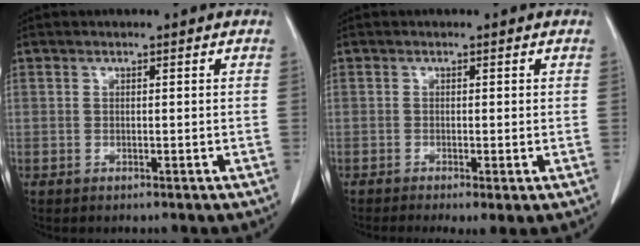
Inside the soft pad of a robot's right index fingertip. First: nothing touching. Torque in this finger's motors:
{"motor_torque": [1.09, -1.05, 0.41, 0.09]}